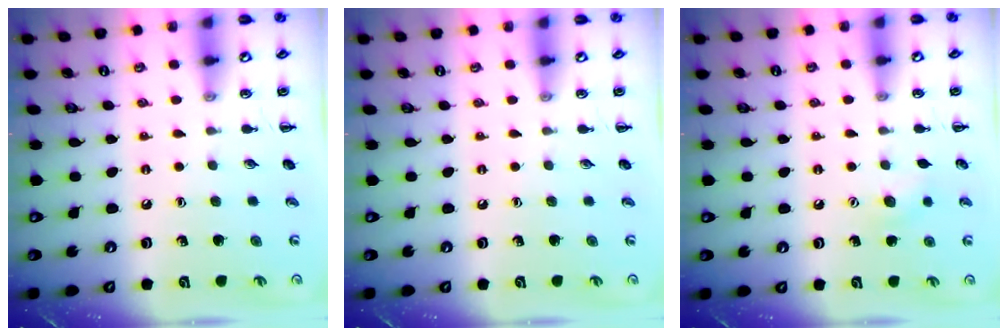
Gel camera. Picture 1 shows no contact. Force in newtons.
{"total": 0.0}
{"total": 6.3, "press": 6.0, "slide": 1.9}